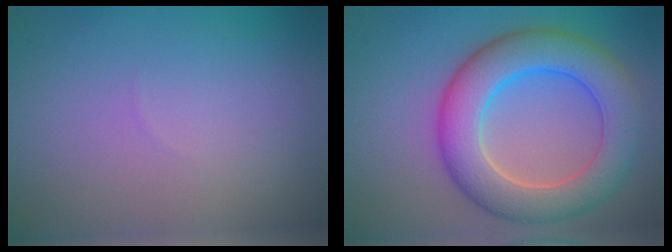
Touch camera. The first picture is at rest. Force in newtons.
{"total": 8.2, "press": 8.2, "slide": 0.3}